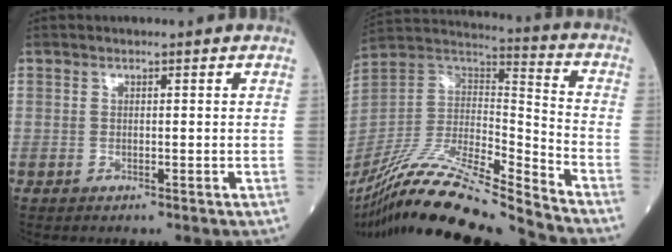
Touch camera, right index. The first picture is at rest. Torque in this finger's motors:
{"motor_torque": [0.12, -0.08, 0.64, 0.10]}